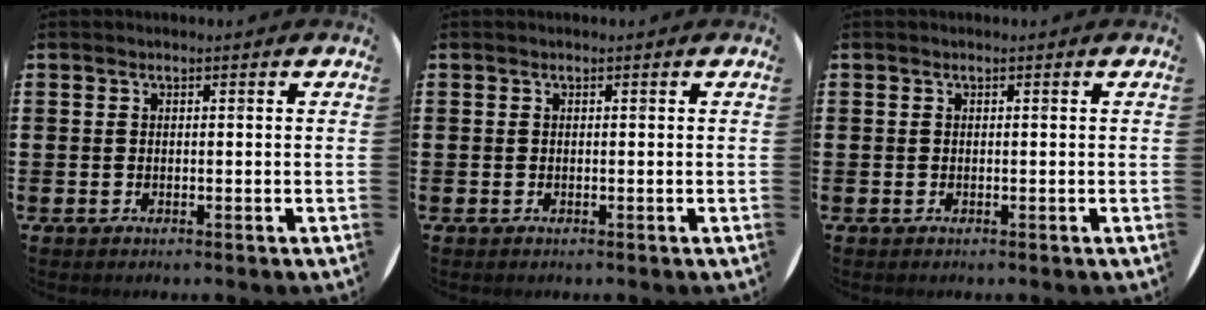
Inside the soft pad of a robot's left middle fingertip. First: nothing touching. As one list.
[{"total": 0.0}, {"total": 0.0}]